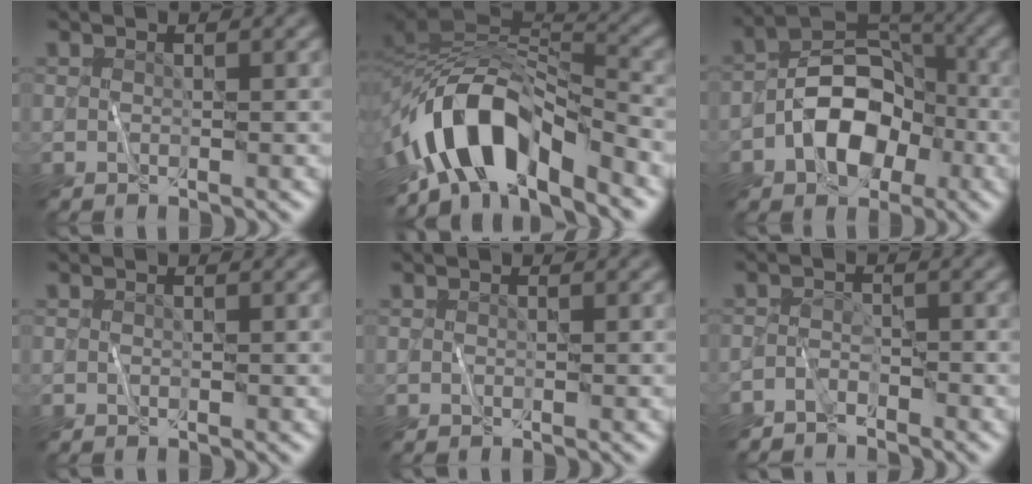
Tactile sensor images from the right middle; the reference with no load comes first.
{"total": 11.2, "force": [-5.6, 4.8, 8.4], "torque": [-0.138, 0.010, -0.106]}
{"total": 7.2, "force": [-2.4, 4.8, 4.8], "torque": [-0.067, 0.011, -0.052]}
{"total": 0.0}
{"total": 0.0}
{"total": 1.9, "force": [-1.8, 0.5, 0.4], "torque": [-0.009, 0.005, -0.041]}